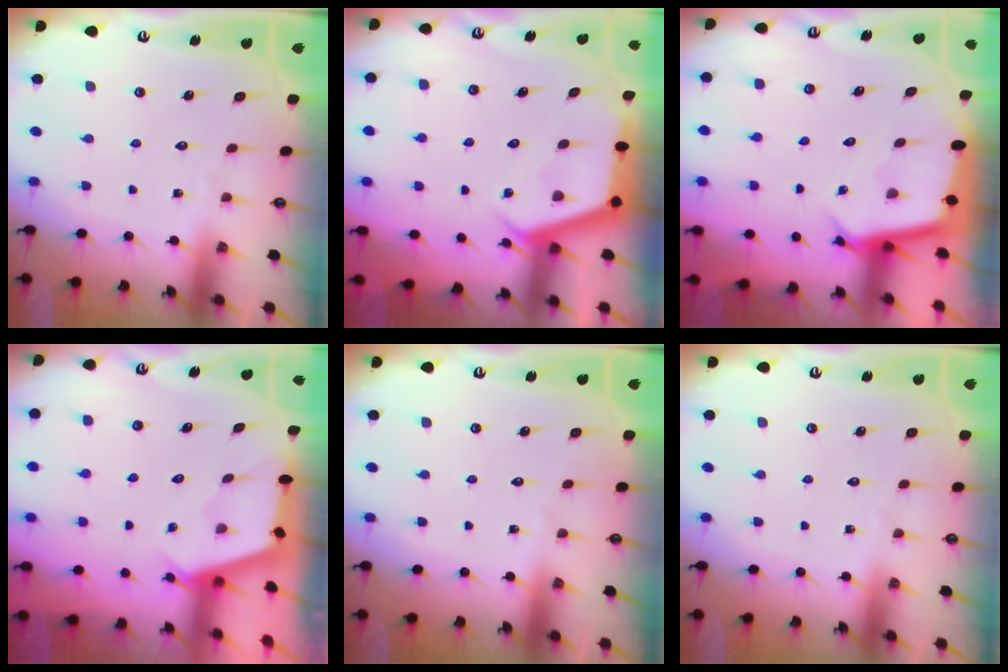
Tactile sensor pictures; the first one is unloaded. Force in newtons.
{"total": 3.9, "press": 3.9, "slide": 0.4}
{"total": 2.9, "press": 2.9, "slide": 0.1}
{"total": 2.5, "press": 2.5, "slide": 0.3}
{"total": 0.0}
{"total": 0.0}